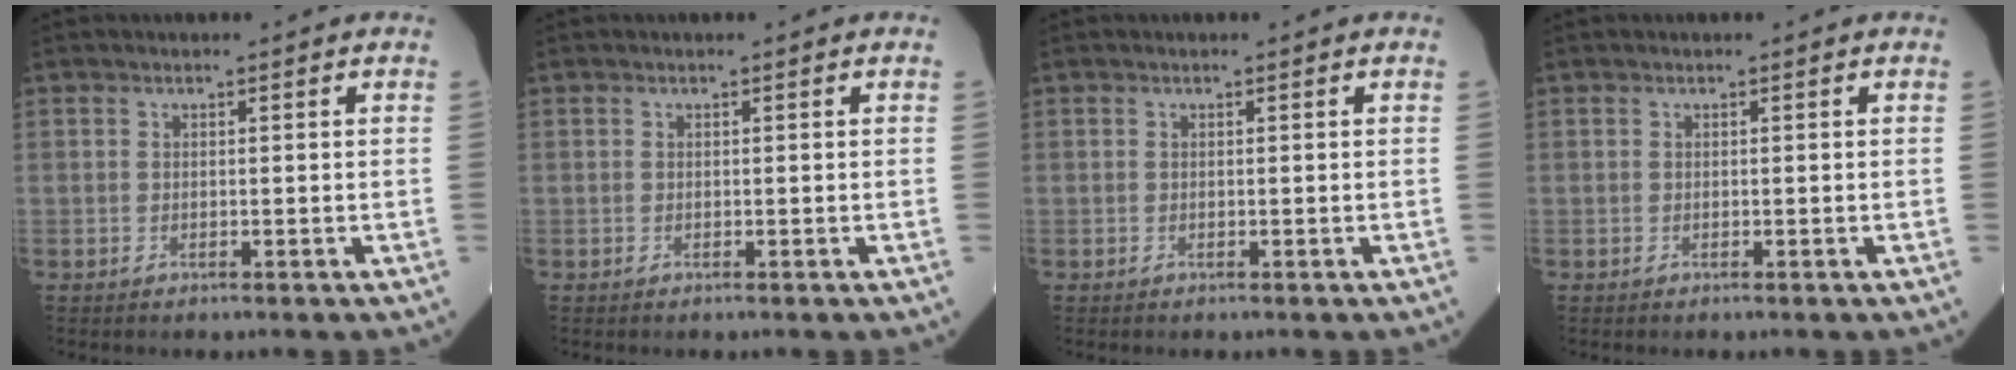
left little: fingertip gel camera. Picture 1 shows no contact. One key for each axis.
{"total": 0.0}
{"total": 0.0}
{"total": 0.0}